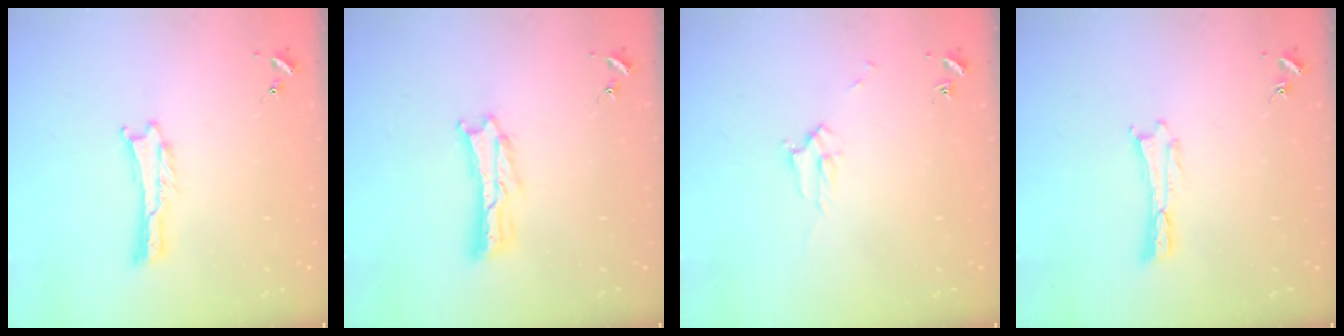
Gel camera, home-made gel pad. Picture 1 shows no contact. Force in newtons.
{"total": 1.7, "press": 1.7, "slide": 0.3}
{"total": 2.3, "press": 2.3, "slide": 0.3}
{"total": 0.0}